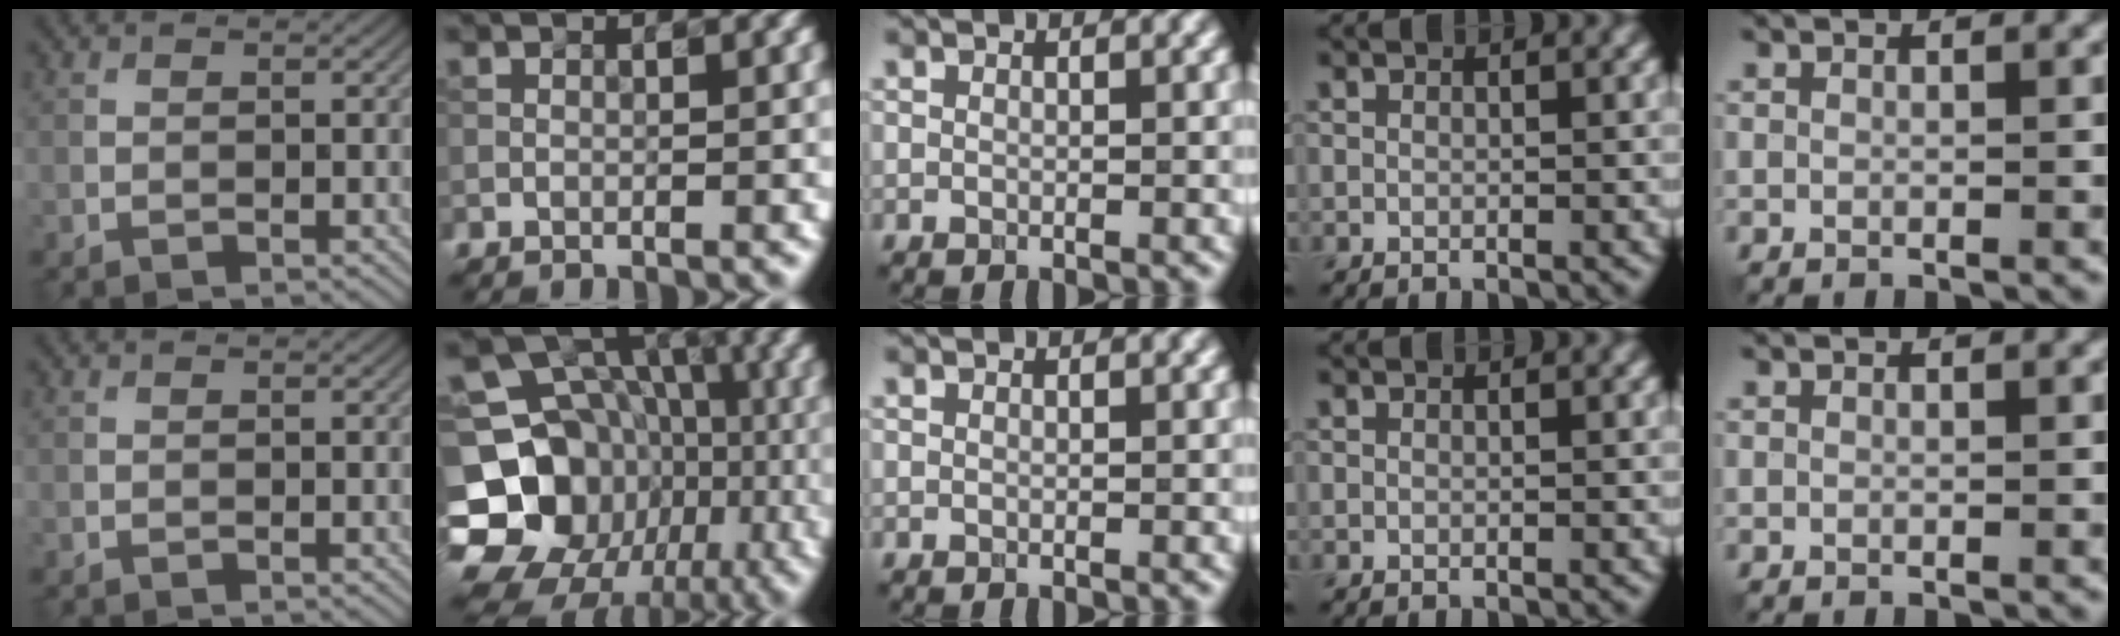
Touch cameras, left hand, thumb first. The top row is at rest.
{"index": {"total": 19.0, "force": [-6.3, 16.3, 7.5], "torque": [-0.144, -0.006, -0.109]}}